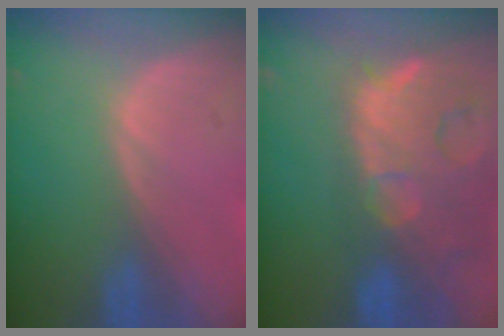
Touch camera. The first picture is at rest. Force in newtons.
{"total": 14.9, "press": 12.0, "slide": 8.9}